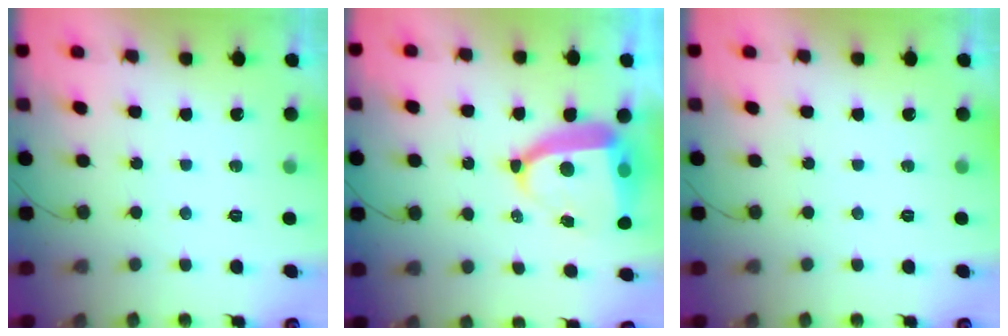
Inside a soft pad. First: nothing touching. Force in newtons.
{"total": 9.9, "press": 9.8, "slide": 1.3}
{"total": 0.0}